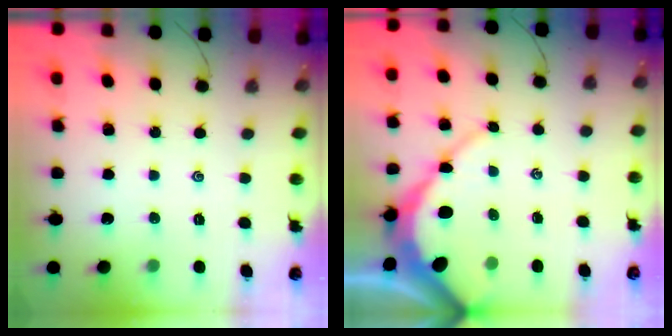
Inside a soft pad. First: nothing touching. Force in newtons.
{"total": 8.5, "press": 8.4, "slide": 0.9}